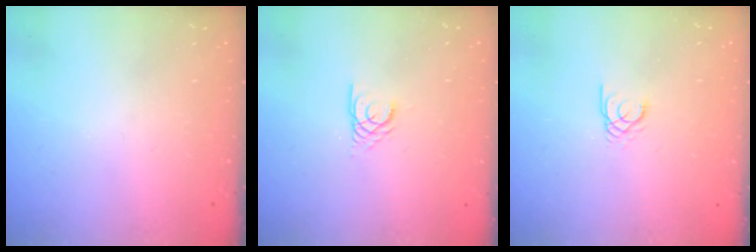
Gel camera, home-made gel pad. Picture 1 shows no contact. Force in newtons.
{"total": 2.3, "press": 2.3, "slide": 0.1}
{"total": 1.8, "press": 1.8, "slide": 0.2}